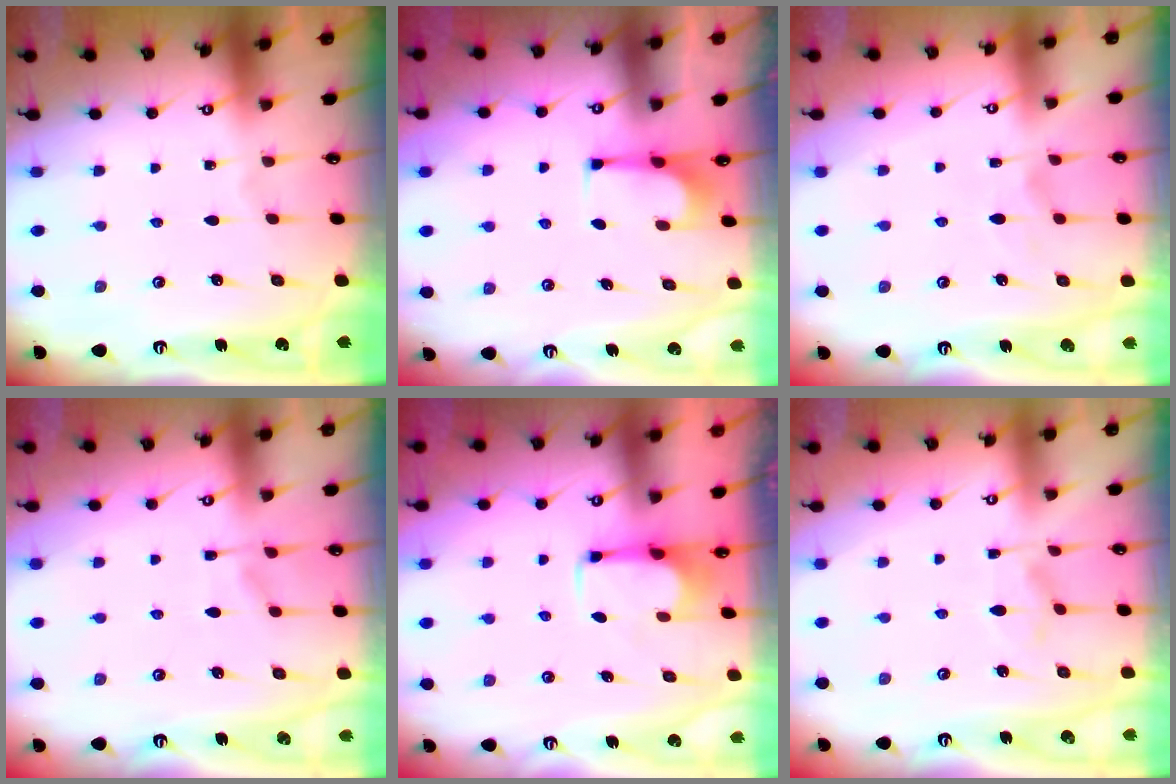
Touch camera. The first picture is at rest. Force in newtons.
{"total": 2.1, "press": 1.9, "slide": 0.8}
{"total": 1.4, "press": 1.0, "slide": 0.9}
{"total": 1.3, "press": 0.0, "slide": 1.3}
{"total": 2.7, "press": 2.6, "slide": 0.9}
{"total": 6.3, "press": 6.2, "slide": 1.2}